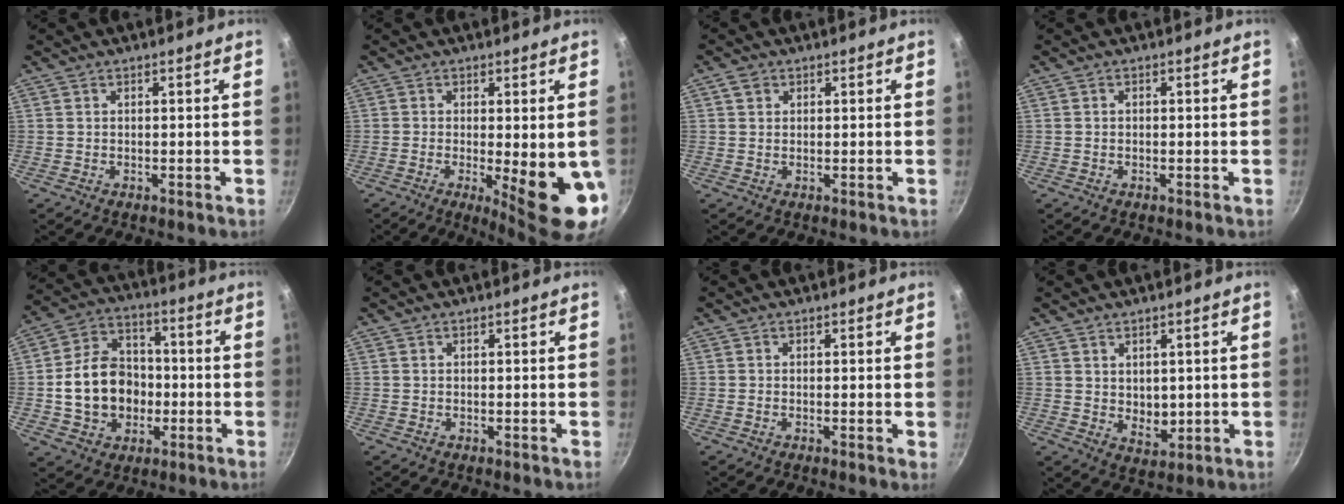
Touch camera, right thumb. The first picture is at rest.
{"total": 15.3, "force": [-3.4, 3.6, 14.5], "torque": [-0.182, -0.013, -0.036]}
{"total": 1.8, "force": [0.7, 1.5, 0.7], "torque": [-0.009, 0.000, 0.011]}
{"total": 0.5, "force": [-0.1, 0.4, 0.3], "torque": [-0.004, 0.004, -0.002]}
{"total": 14.9, "force": [-1.8, 11.9, 8.8], "torque": [-0.126, 0.036, -0.027]}
{"total": 0.0}
{"total": 0.7, "force": [-0.1, 0.1, 0.7], "torque": [-0.010, -0.002, -0.005]}
{"total": 4.2, "force": [1.2, 3.0, 2.7], "torque": [-0.028, -0.015, 0.030]}